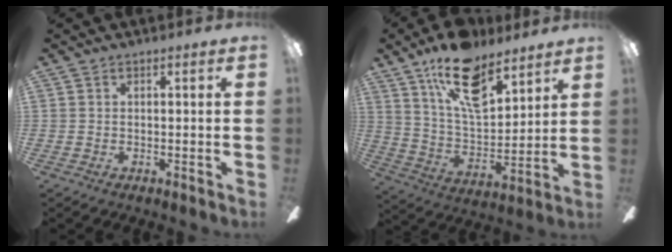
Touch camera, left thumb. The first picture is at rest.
{"total": 18.0, "force": [11.7, 8.2, 11.0], "torque": [-0.191, -0.054, 0.206]}